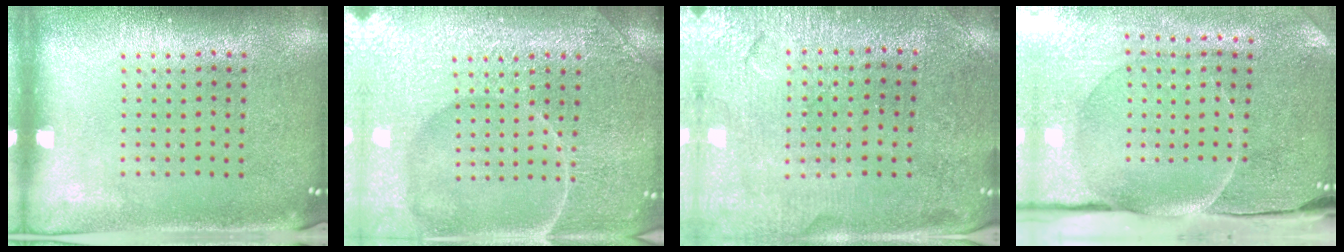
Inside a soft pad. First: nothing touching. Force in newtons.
{"total": 7.6, "press": 7.5, "slide": 1.0}
{"total": 1.3, "press": 1.3, "slide": 0.1}
{"total": 4.8, "press": 3.9, "slide": 2.8}